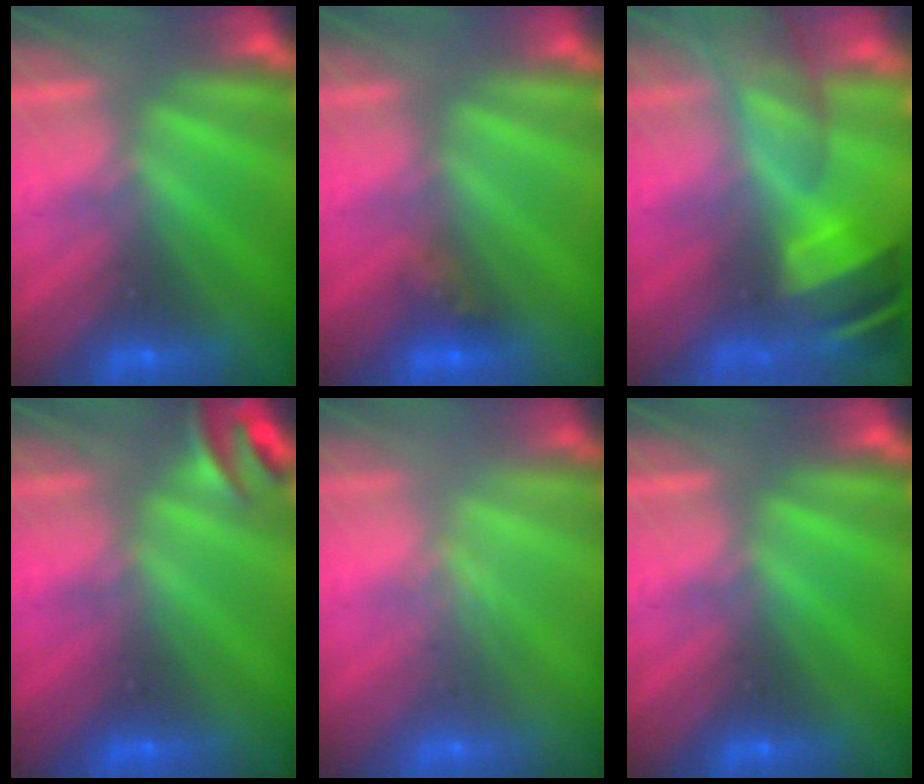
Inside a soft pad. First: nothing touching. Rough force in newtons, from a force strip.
{"total": 2.9}
{"total": 10.9}
{"total": 2.7}
{"total": 2.4}
{"total": 0.0}